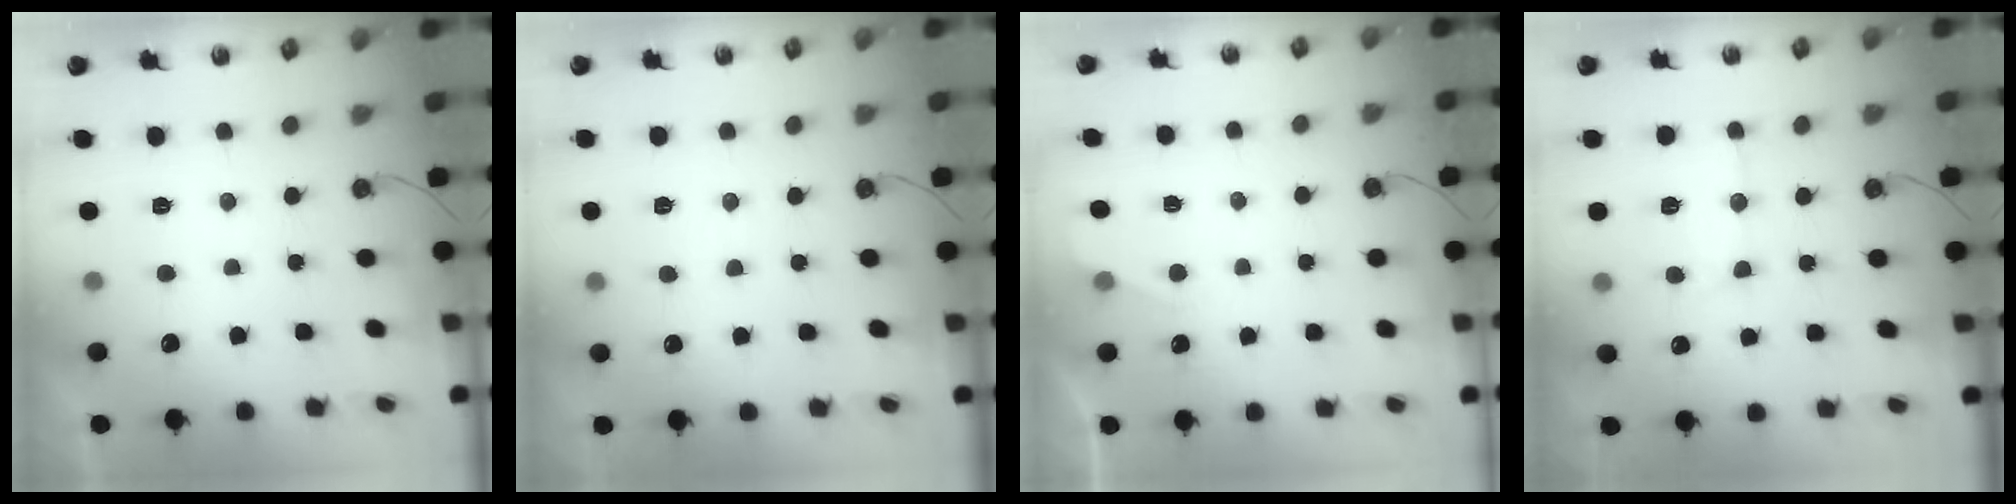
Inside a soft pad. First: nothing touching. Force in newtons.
{"total": 6.8, "press": 6.8, "slide": 0.6}
{"total": 2.4, "press": 2.4, "slide": 0.4}
{"total": 11.1, "press": 11.1, "slide": 1.0}